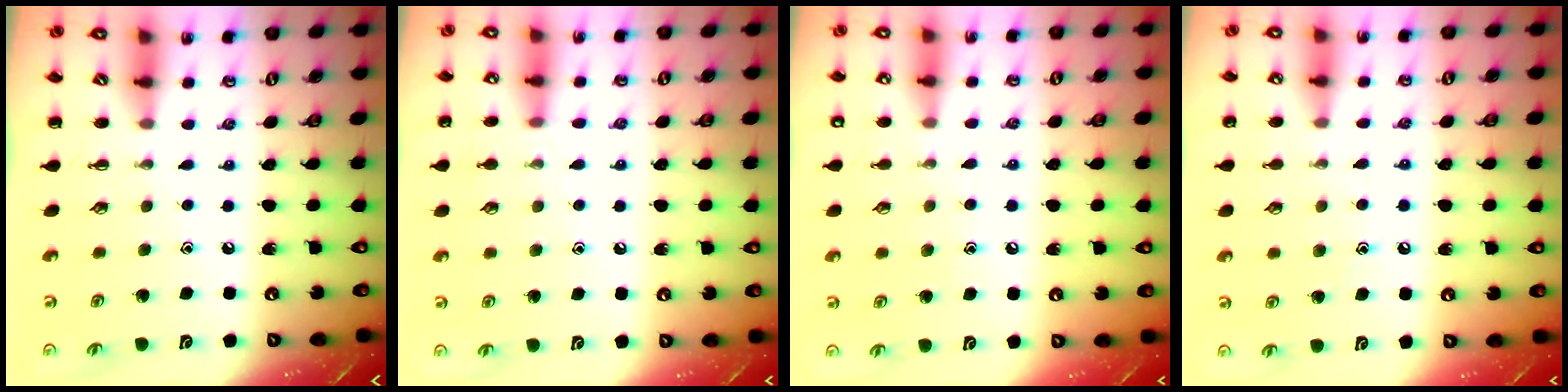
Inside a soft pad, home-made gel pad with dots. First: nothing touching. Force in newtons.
{"total": 5.5, "press": 5.1, "slide": 2.1}
{"total": 7.1, "press": 7.0, "slide": 1.2}
{"total": 6.6, "press": 6.4, "slide": 1.6}